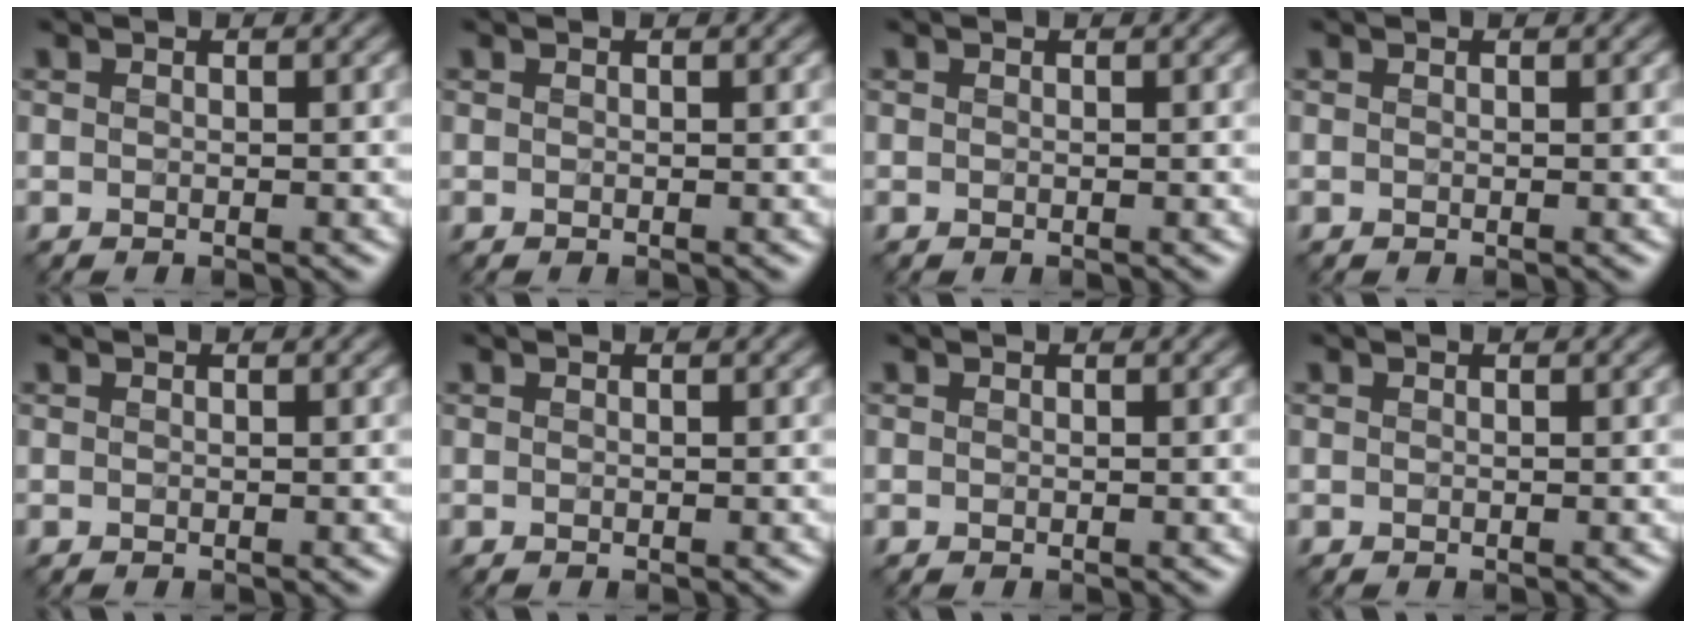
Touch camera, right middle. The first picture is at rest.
{"total": 0.0}
{"total": 0.0}
{"total": 0.0}
{"total": 0.0}
{"total": 0.0}
{"total": 0.0}
{"total": 0.0}